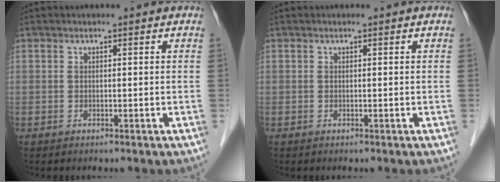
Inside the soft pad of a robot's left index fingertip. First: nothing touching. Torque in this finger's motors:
{"motor_torque": [-0.01, 0.01, 0.00, 0.00]}